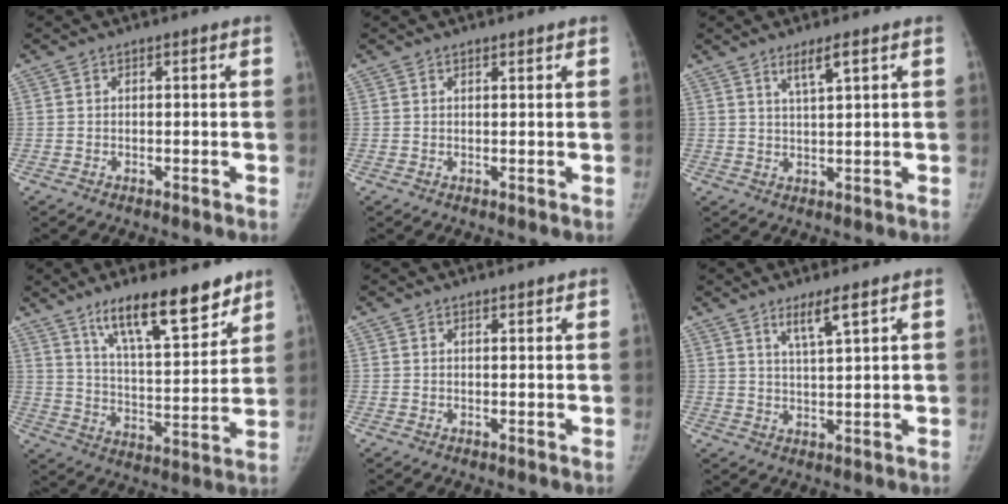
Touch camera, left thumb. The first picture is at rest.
{"total": 0.8, "force": [0.7, 0.2, 0.3], "torque": [-0.006, -0.004, 0.009]}
{"total": 3.7, "force": [2.2, 0.3, 3.0], "torque": [-0.058, -0.012, 0.044]}
{"total": 17.1, "force": [11.8, 5.0, 11.3], "torque": [-0.142, -0.072, 0.200]}
{"total": 1.1, "force": [1.0, 0.4, 0.5], "torque": [-0.006, -0.006, 0.013]}
{"total": 5.0, "force": [3.2, 0.4, 3.8], "torque": [-0.070, -0.022, 0.061]}